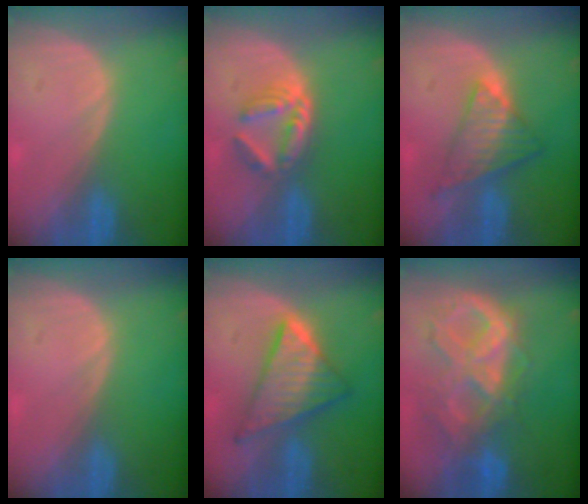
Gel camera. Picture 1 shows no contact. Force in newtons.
{"total": 6.0, "press": 5.2, "slide": 3.1}
{"total": 7.2, "press": 6.7, "slide": 2.7}
{"total": 0.0}
{"total": 8.8, "press": 8.8, "slide": 0.6}
{"total": 10.5, "press": 8.8, "slide": 5.8}